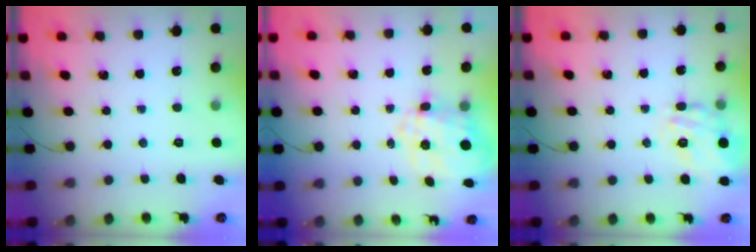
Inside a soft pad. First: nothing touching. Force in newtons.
{"total": 9.6, "press": 9.5, "slide": 1.7}
{"total": 16.9, "press": 16.8, "slide": 1.5}